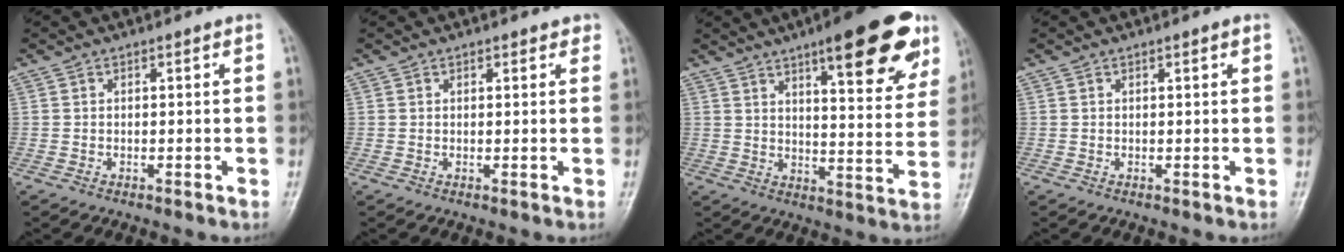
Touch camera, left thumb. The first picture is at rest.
{"total": 1.4, "force": [1.0, 0.8, 0.7], "torque": [0.002, -0.003, 0.007]}
{"total": 19.5, "force": [11.3, 5.5, 14.9], "torque": [-0.161, -0.040, 0.153]}
{"total": 0.8, "force": [0.4, 0.1, 0.7], "torque": [-0.012, 0.001, 0.005]}